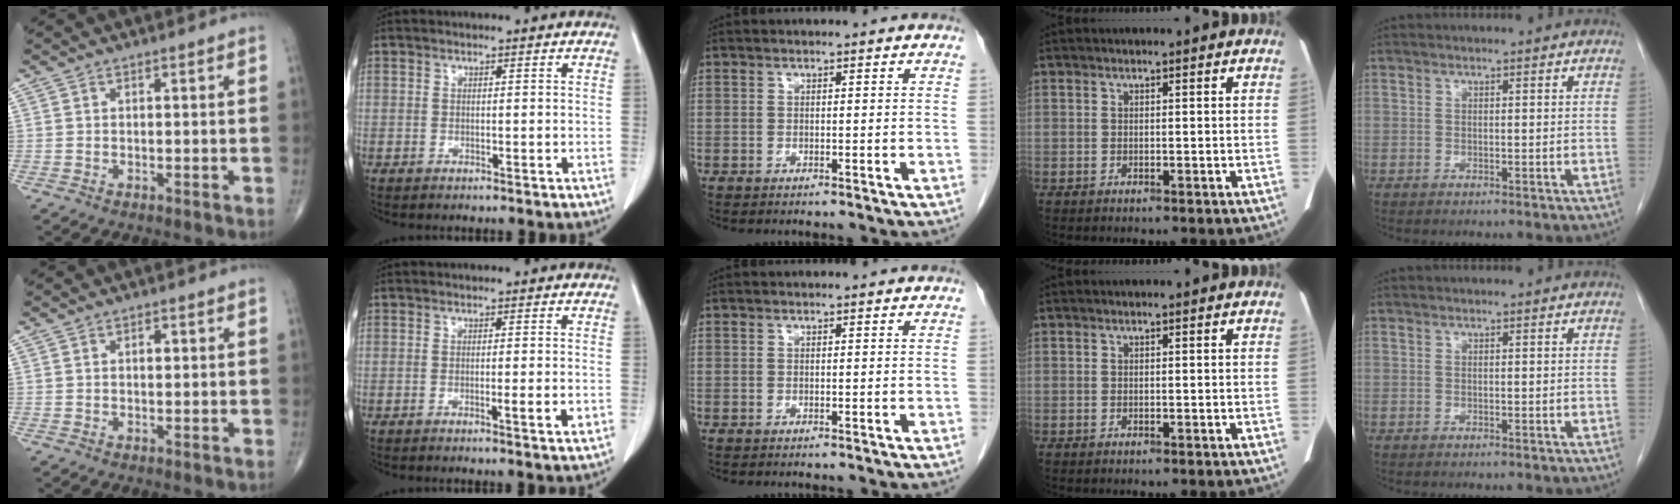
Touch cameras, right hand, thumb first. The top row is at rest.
{"thumb": {"total": 1.5, "force": [0.4, 0.9, 1.2], "torque": [-0.015, 0.001, 0.005]}, "index": {"total": 2.6, "force": [-0.7, 0.0, 2.5], "torque": [-0.034, -0.003, -0.009]}}